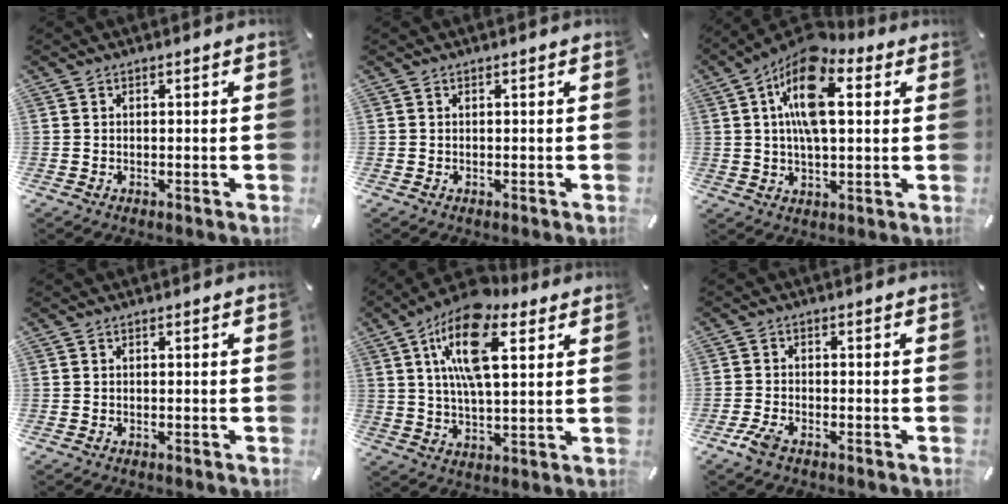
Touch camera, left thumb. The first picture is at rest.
{"total": 0.0}
{"total": 15.3, "force": [4.7, 7.6, 12.4], "torque": [-0.238, -0.006, 0.078]}
{"total": 0.0}
{"total": 17.1, "force": [7.8, 7.9, 13.0], "torque": [-0.247, -0.012, 0.130]}
{"total": 3.4, "force": [-2.3, 1.1, 2.2], "torque": [-0.055, 0.002, -0.046]}